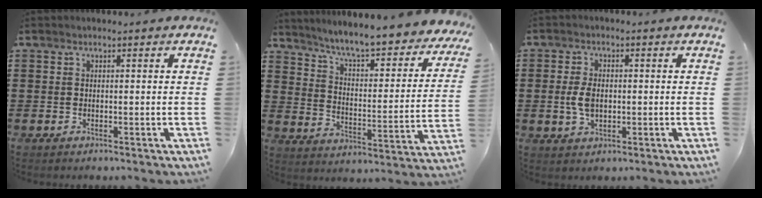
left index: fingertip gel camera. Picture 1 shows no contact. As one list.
[{"total": 5.9, "force": [5.4, -0.4, 2.5], "torque": [-0.071, -0.050, 0.084]}, {"total": 4.4, "force": [-0.1, 2.6, 3.5], "torque": [-0.092, 0.000, -0.009]}]